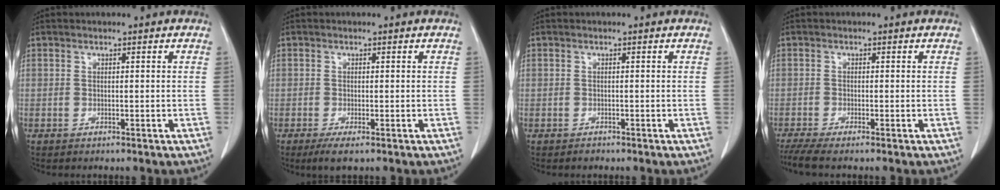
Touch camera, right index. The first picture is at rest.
{"total": 2.1, "force": [-1.2, 0.6, 1.6], "torque": [-0.031, -0.004, -0.020]}
{"total": 0.7, "force": [-0.6, 0.4, 0.0], "torque": [-0.003, 0.000, -0.012]}
{"total": 4.2, "force": [-3.3, -0.1, 2.6], "torque": [-0.048, -0.009, -0.062]}